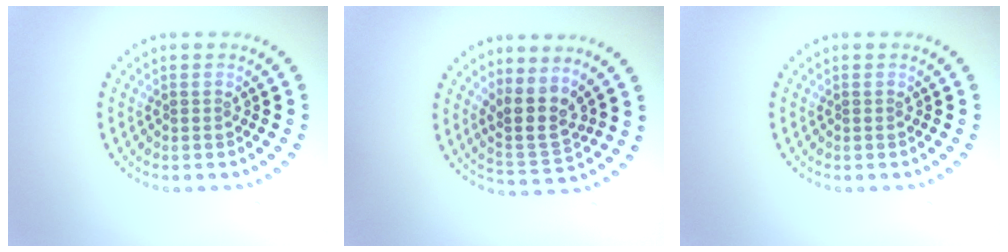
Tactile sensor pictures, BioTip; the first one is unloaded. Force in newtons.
{"total": 3.3, "press": 2.5, "slide": 2.1}
{"total": 0.0}